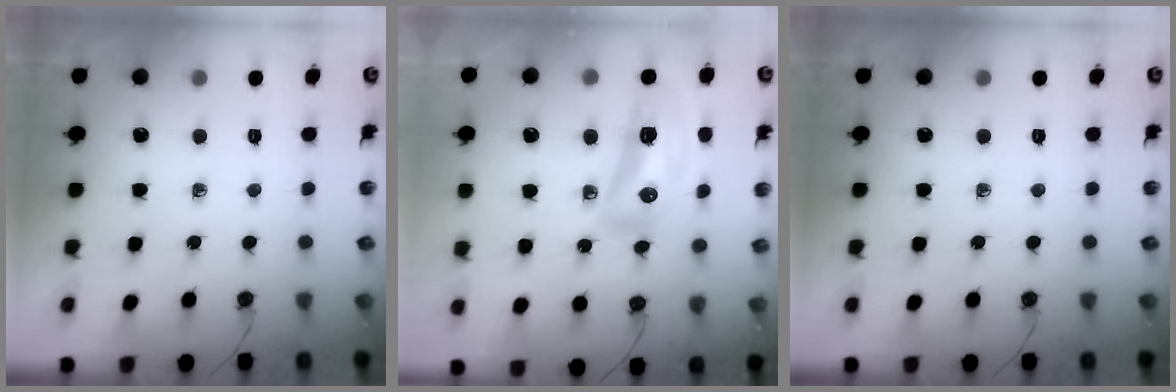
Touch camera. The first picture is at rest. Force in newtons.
{"total": 14.8, "press": 14.7, "slide": 1.7}
{"total": 0.0}